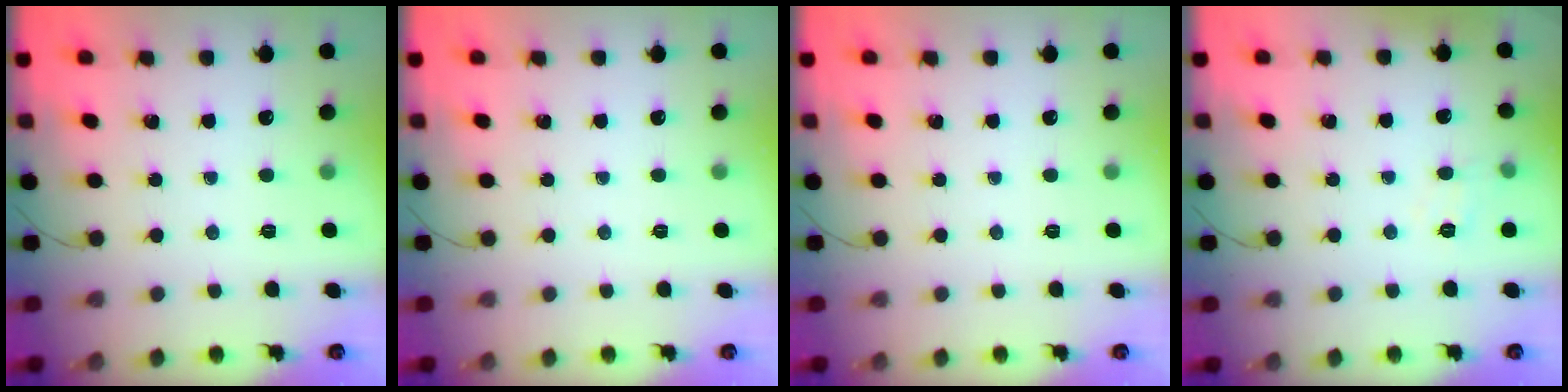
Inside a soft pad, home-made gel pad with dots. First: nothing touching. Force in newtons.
{"total": 0.0}
{"total": 0.0}
{"total": 4.1, "press": 3.8, "slide": 1.6}